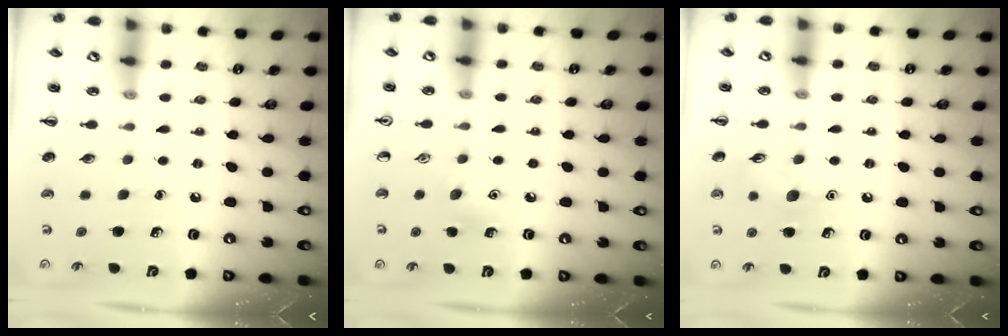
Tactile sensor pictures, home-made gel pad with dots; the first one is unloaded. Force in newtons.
{"total": 4.0, "press": 3.9, "slide": 1.1}
{"total": 7.8, "press": 7.6, "slide": 1.3}